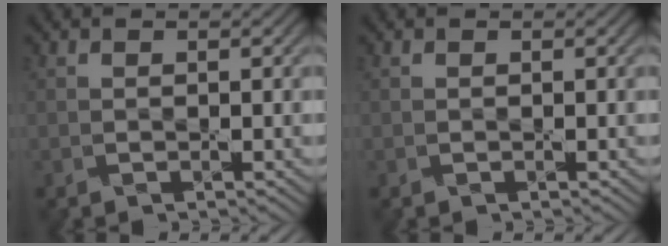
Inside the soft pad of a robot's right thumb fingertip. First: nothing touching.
{"total": 0.0}